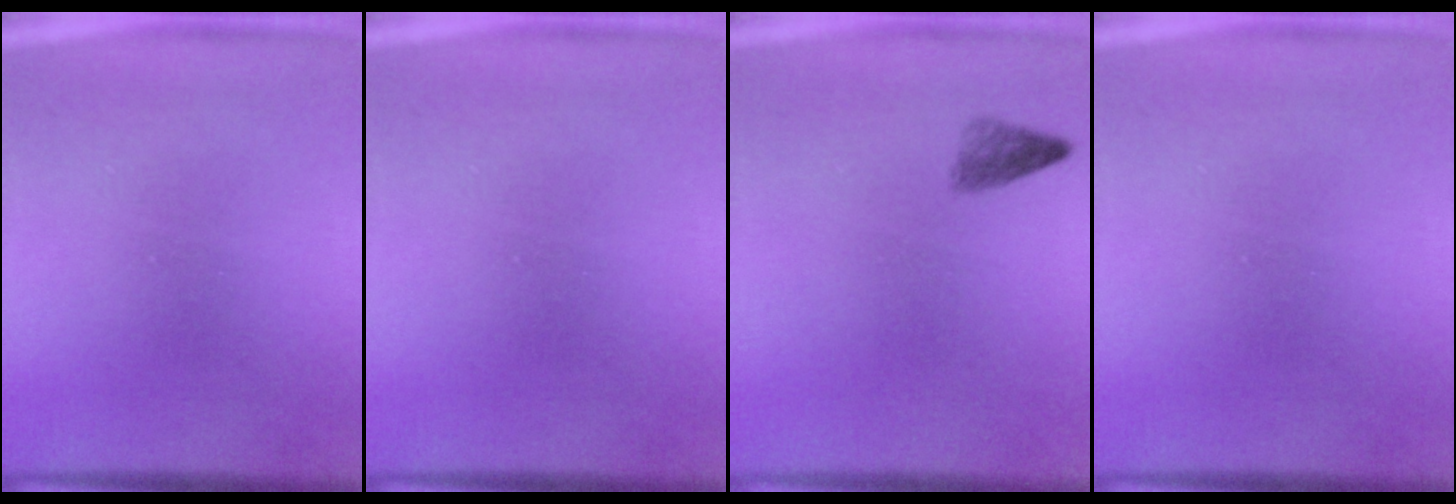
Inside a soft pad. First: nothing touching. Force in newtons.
{"total": 0.0}
{"total": 1.7}
{"total": 0.0}